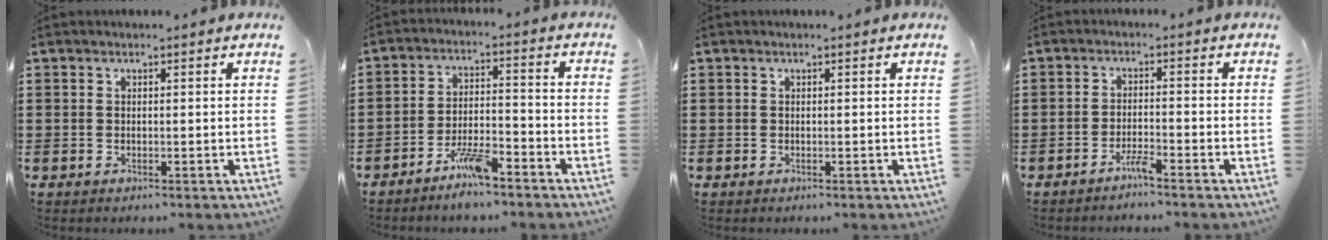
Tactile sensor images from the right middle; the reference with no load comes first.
{"total": 6.1, "force": [-4.8, 0.9, 3.6], "torque": [-0.079, -0.001, -0.092]}
{"total": 0.0}
{"total": 2.5, "force": [-2.0, -0.1, 1.4], "torque": [-0.033, -0.002, -0.039]}